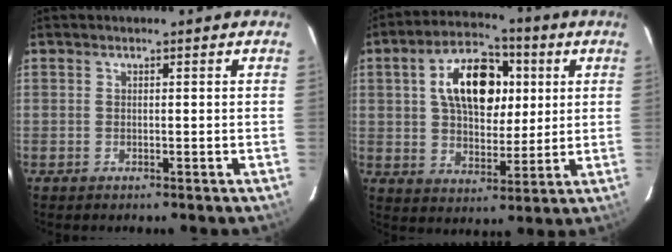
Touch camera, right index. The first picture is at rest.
{"total": 13.7, "force": [3.8, 8.3, 10.2], "torque": [-0.172, 0.031, 0.064]}